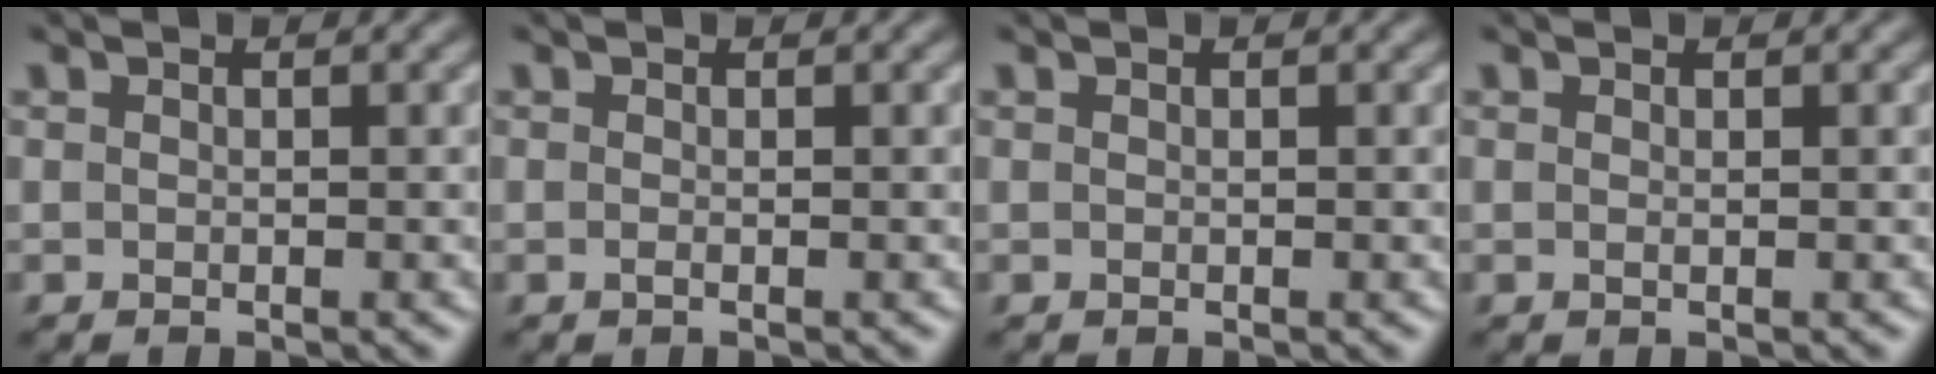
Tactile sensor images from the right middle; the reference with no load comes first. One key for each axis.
{"total": 0.6, "fx": -0.2, "fy": 0.2, "fz": 0.5, "tx": -0.010, "ty": -0.004, "tz": -0.005}
{"total": 0.0}
{"total": 0.0}